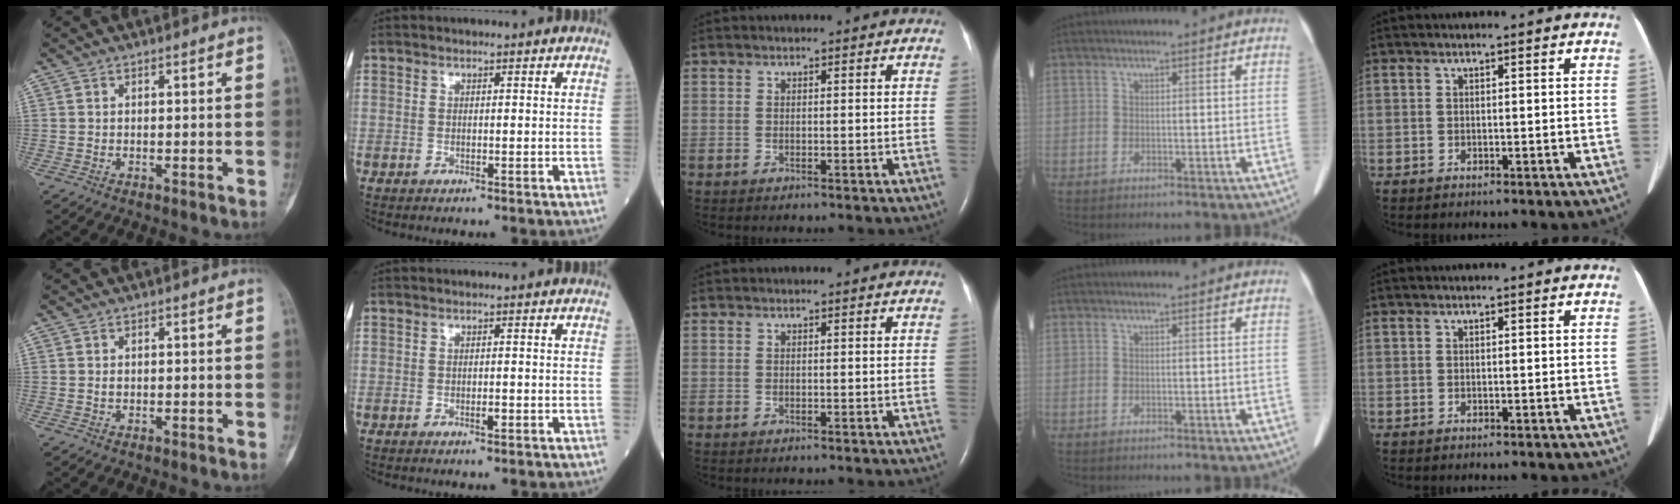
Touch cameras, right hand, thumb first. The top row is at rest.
{"thumb": {"total": 0.7, "force": [0.0, 0.5, 0.5], "torque": [-0.008, 0.001, -0.001]}, "index": {"total": 0.8, "force": [-0.3, 0.2, 0.7], "torque": [-0.014, -0.001, -0.005]}}